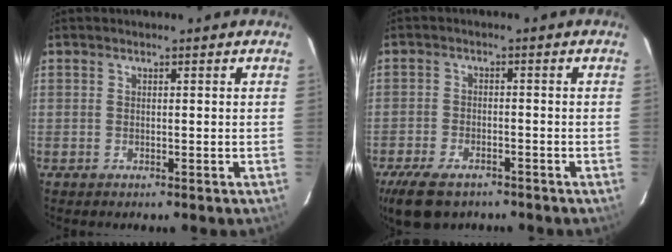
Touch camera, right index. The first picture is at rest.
{"total": 9.3, "force": [-6.7, 4.3, 4.8], "torque": [-0.124, -0.015, -0.119]}